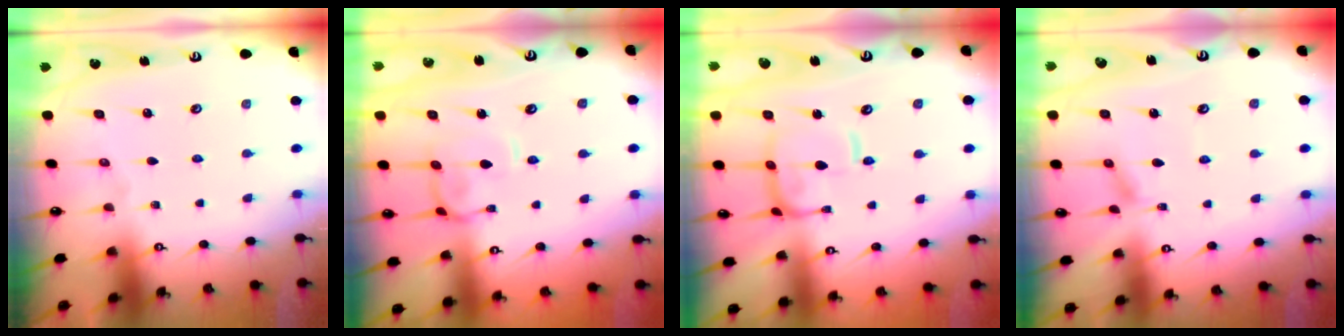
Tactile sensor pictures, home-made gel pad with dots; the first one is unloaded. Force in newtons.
{"total": 3.1, "press": 3.0, "slide": 0.9}
{"total": 5.8, "press": 5.7, "slide": 0.8}
{"total": 1.4, "press": 1.3, "slide": 0.5}